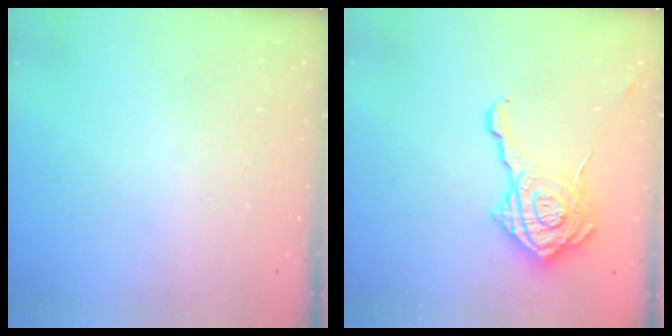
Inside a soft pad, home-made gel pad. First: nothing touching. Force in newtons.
{"total": 20.0, "press": 19.9, "slide": 0.8}